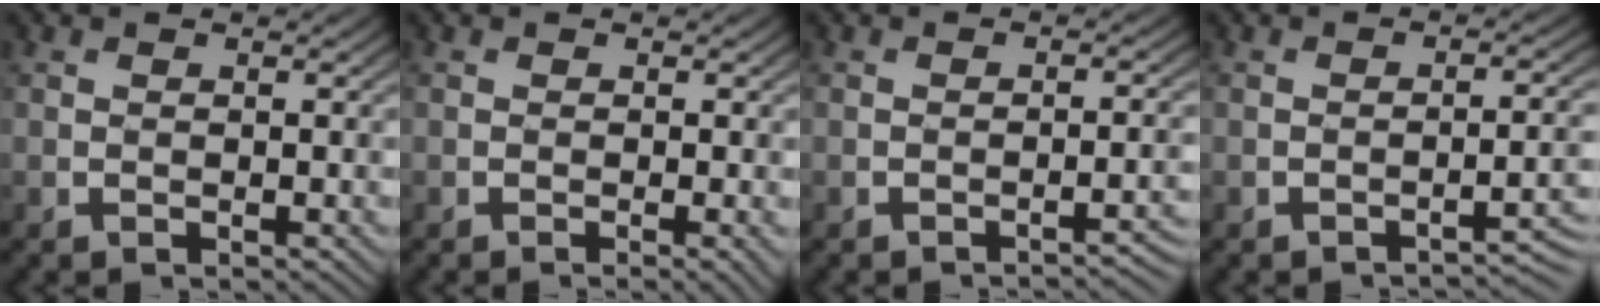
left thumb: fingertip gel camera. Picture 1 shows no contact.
{"total": 1.7, "force": [-0.6, 0.3, 1.6], "torque": [-0.020, 0.003, -0.011]}
{"total": 3.3, "force": [-2.1, 0.7, 2.4], "torque": [-0.022, 0.011, -0.034]}
{"total": 3.7, "force": [-2.4, 0.7, 2.7], "torque": [-0.030, 0.012, -0.039]}